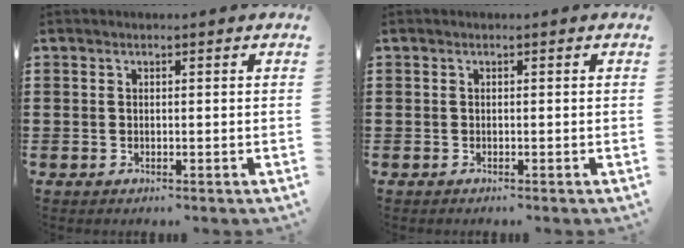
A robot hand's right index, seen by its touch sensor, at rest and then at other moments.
{"total": 0.0}